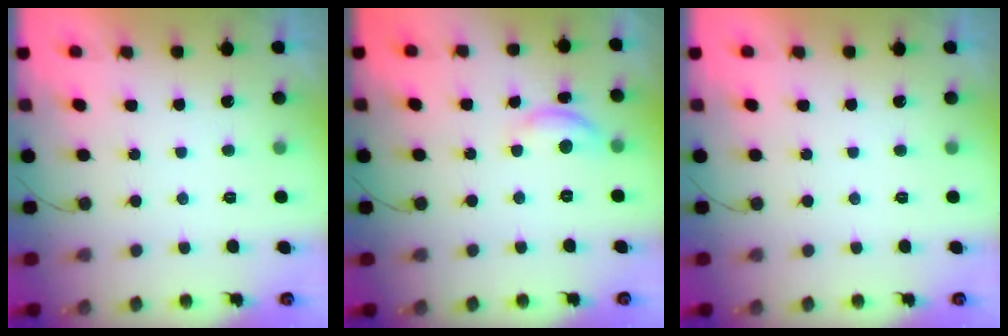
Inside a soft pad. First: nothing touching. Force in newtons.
{"total": 8.0, "press": 8.0, "slide": 0.4}
{"total": 0.0}